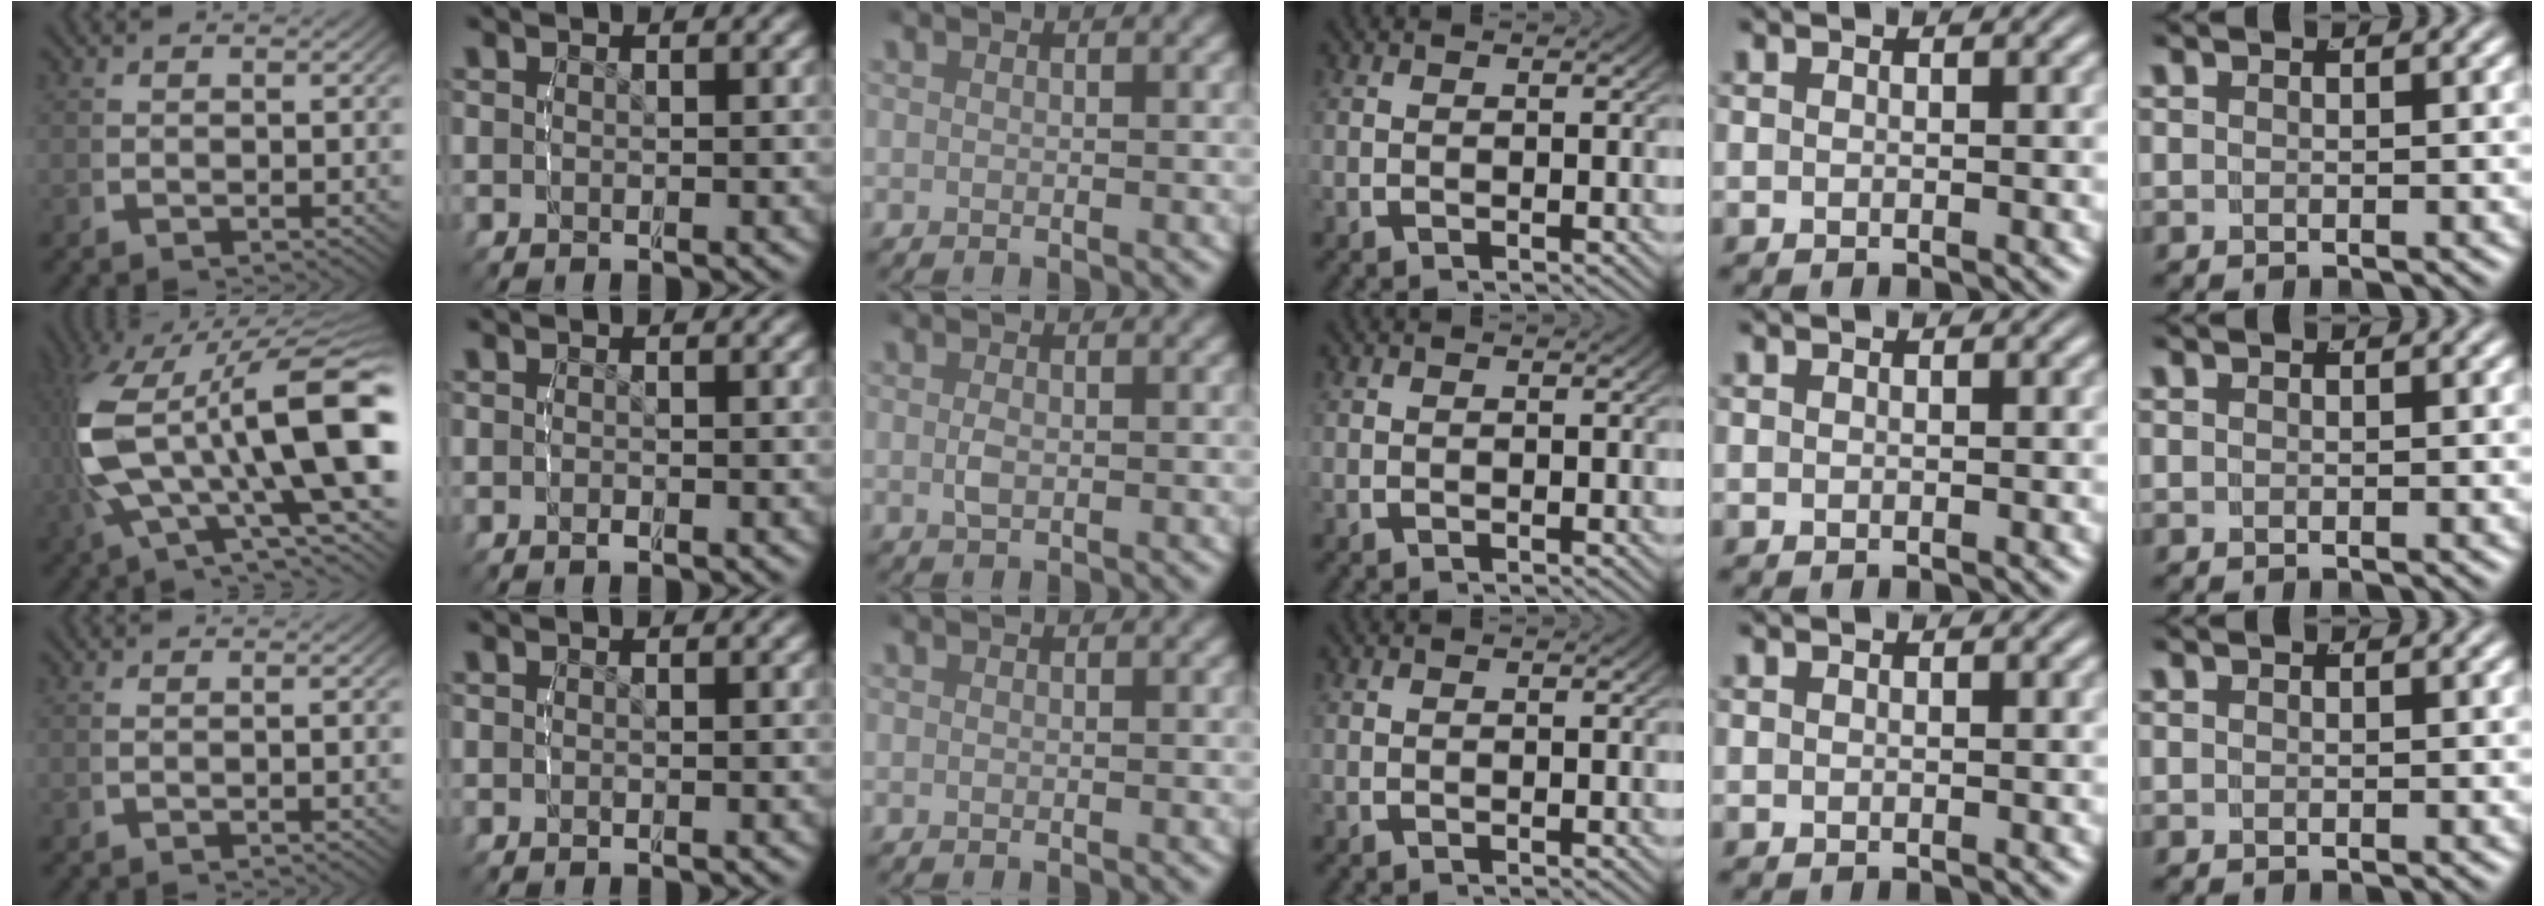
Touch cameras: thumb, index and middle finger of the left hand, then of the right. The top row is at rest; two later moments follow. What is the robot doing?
{"motion": "lift_and_place", "object": "button"}